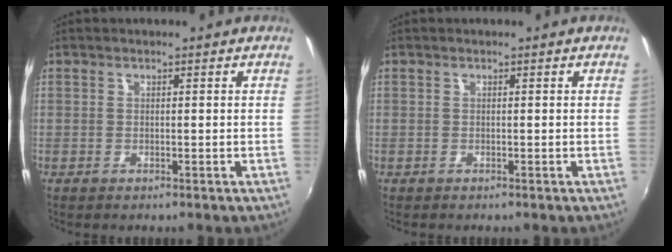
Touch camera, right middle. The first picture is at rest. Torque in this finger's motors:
{"motor_torque": [-0.43, -0.03, -0.09, -0.02]}